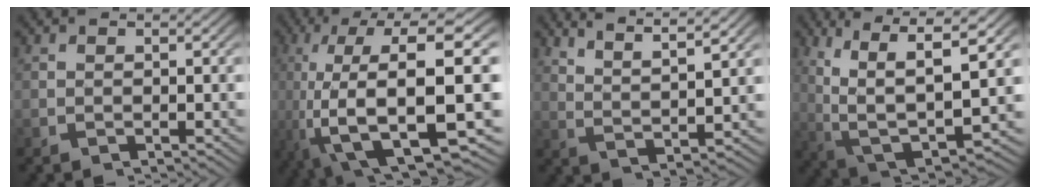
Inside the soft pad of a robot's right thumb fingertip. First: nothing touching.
{"total": 18.2, "force": [-2.4, 9.8, 15.2], "torque": [-0.311, -0.058, 0.001]}
{"total": 7.2, "force": [5.2, 2.5, 4.3], "torque": [-0.070, 0.010, 0.083]}
{"total": 12.4, "force": [-0.2, 7.7, 9.7], "torque": [-0.203, -0.052, 0.022]}